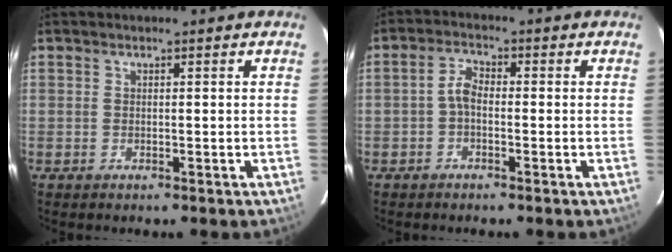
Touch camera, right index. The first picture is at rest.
{"total": 2.6, "force": [-1.0, 1.2, 2.1], "torque": [-0.046, 0.009, -0.022]}